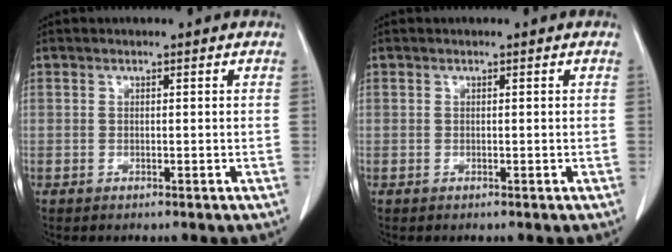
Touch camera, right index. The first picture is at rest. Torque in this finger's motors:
{"motor_torque": [-0.05, 0.03, 0.01, 0.00]}